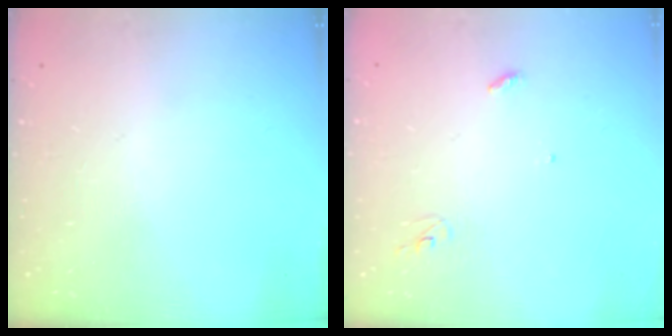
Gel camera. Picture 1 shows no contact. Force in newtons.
{"total": 3.0, "press": 2.9, "slide": 0.2}